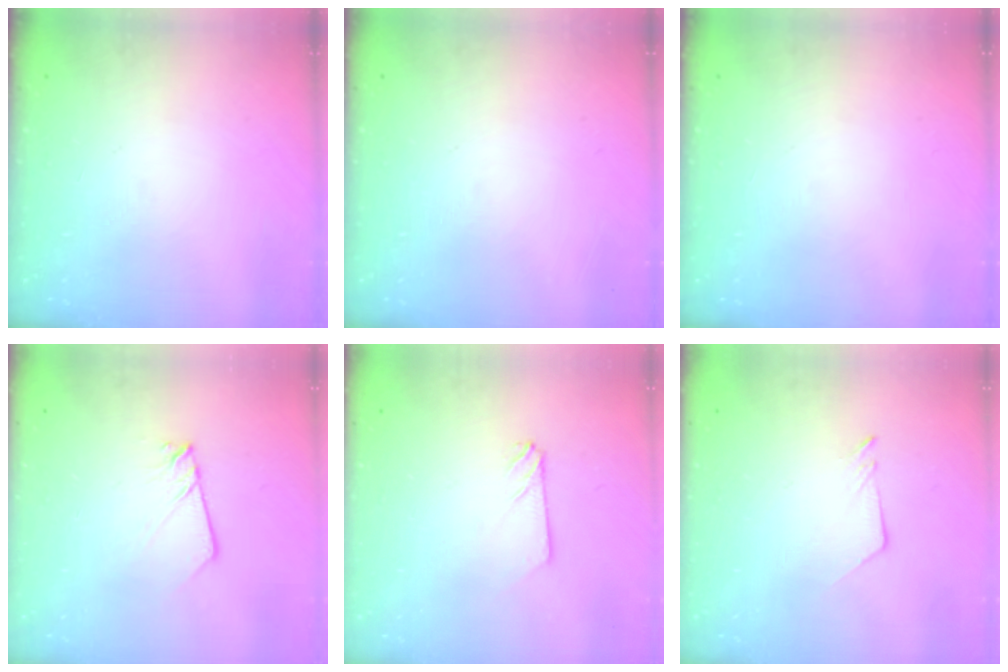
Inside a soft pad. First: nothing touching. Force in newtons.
{"total": 0.0}
{"total": 0.0}
{"total": 2.8, "press": 2.8, "slide": 0.3}
{"total": 2.7, "press": 2.7, "slide": 0.3}
{"total": 3.7, "press": 3.7, "slide": 0.3}